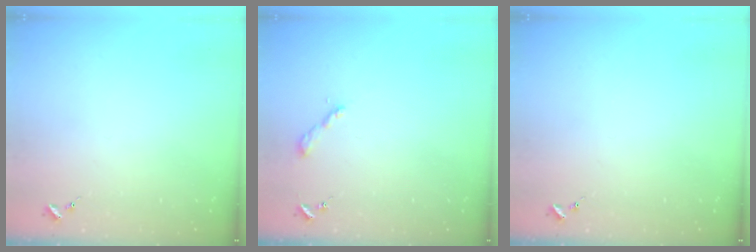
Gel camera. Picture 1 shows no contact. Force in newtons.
{"total": 2.2, "press": 2.2, "slide": 0.2}
{"total": 0.0}